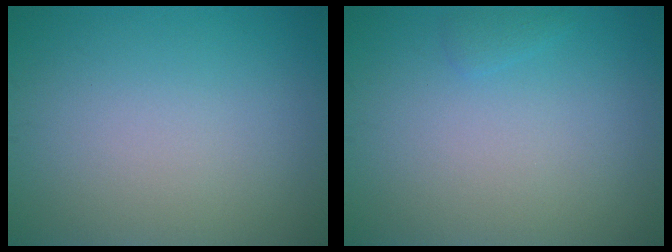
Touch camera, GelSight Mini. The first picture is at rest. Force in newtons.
{"total": 0.7, "press": 0.7, "slide": 0.1}